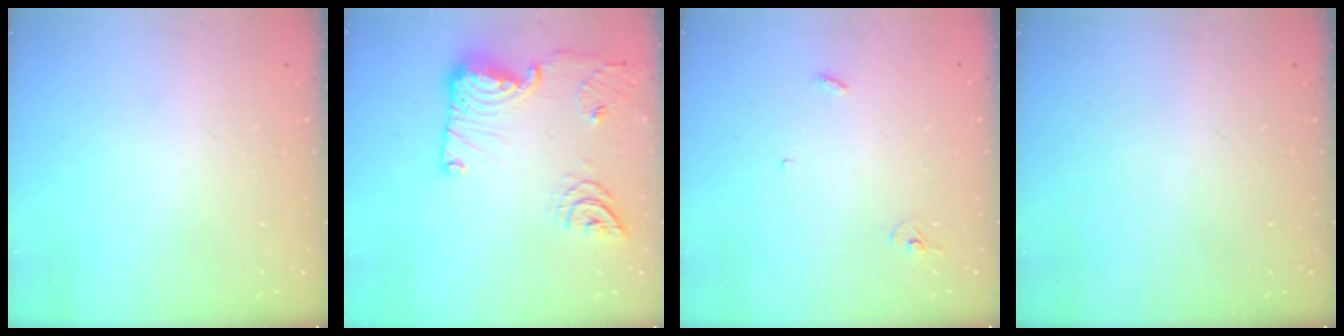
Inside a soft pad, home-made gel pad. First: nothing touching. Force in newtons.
{"total": 20.1, "press": 19.4, "slide": 5.4}
{"total": 2.9, "press": 2.9, "slide": 0.2}
{"total": 0.0}